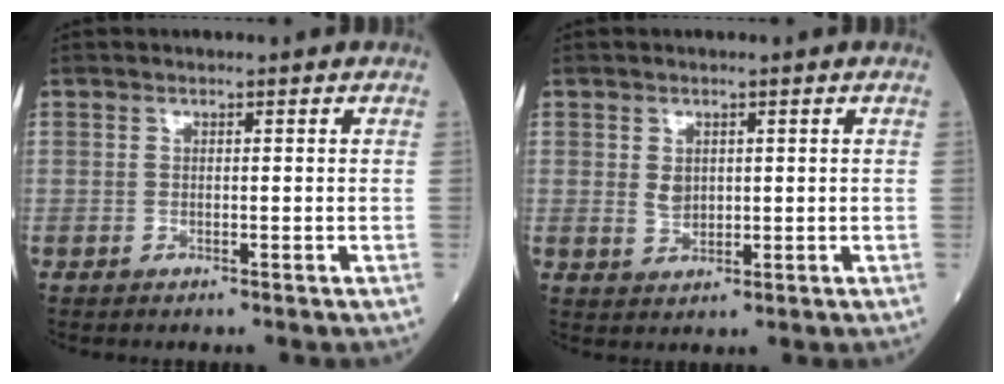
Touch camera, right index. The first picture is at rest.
{"total": 2.2, "force": [0.6, 1.6, 1.4], "torque": [-0.027, -0.002, 0.016]}